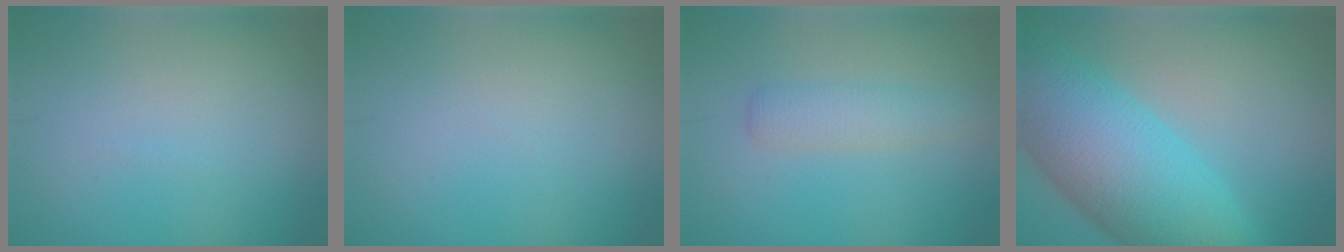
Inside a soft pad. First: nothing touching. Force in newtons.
{"total": 0.0}
{"total": 2.5, "press": 2.5, "slide": 0.0}
{"total": 11.5, "press": 11.5, "slide": 0.3}